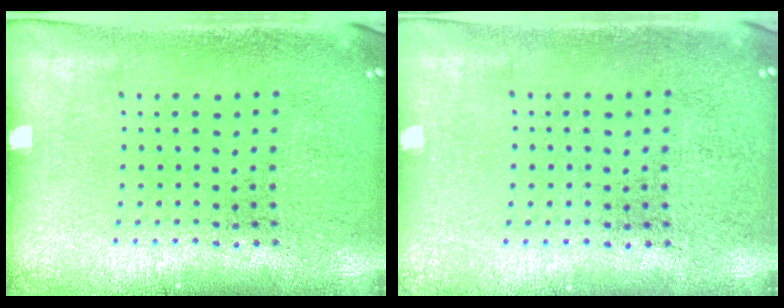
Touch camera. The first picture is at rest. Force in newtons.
{"total": 0.0}